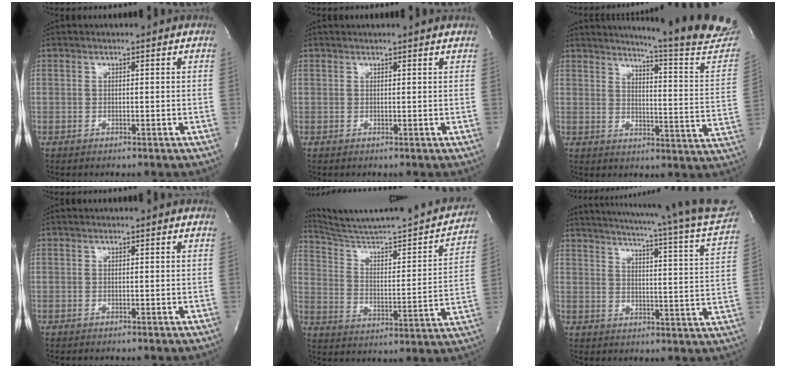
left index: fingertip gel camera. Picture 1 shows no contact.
{"total": 2.6, "force": [2.4, -0.4, 0.7], "torque": [-0.015, 0.006, 0.026]}
{"total": 20.5, "force": [19.2, -0.9, 7.0], "torque": [-0.101, -0.124, 0.220]}
{"total": 0.6, "force": [0.5, 0.0, 0.1], "torque": [-0.006, 0.000, 0.006]}
{"total": 24.9, "force": [22.8, 0.9, 10.0], "torque": [-0.153, -0.047, 0.322]}
{"total": 24.1, "force": [21.3, -0.5, 11.2], "torque": [-0.171, -0.067, 0.256]}